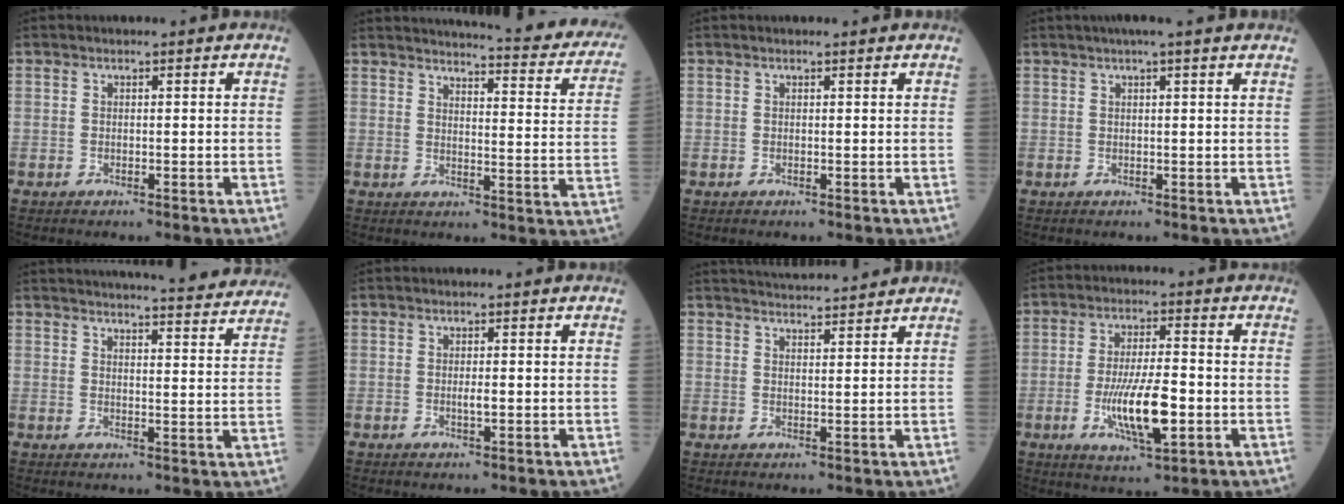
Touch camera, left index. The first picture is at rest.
{"total": 22.5, "force": [20.5, 2.5, 8.8], "torque": [-0.102, -0.073, 0.223]}
{"total": 0.5, "force": [0.5, 0.1, 0.1], "torque": [-0.006, 0.000, 0.005]}
{"total": 4.7, "force": [3.7, -0.3, 2.9], "torque": [-0.041, 0.025, 0.049]}
{"total": 22.7, "force": [21.5, 1.7, 7.2], "torque": [-0.099, -0.029, 0.257]}
{"total": 1.1, "force": [-0.1, 0.2, 1.0], "torque": [-0.021, -0.002, 0.000]}
{"total": 8.9, "force": [8.6, 0.3, 2.2], "torque": [-0.039, 0.021, 0.123]}
{"total": 10.2, "force": [-2.6, 2.2, 9.6], "torque": [-0.185, -0.011, -0.043]}